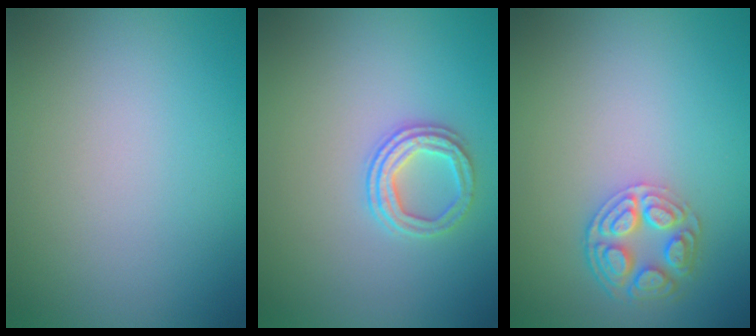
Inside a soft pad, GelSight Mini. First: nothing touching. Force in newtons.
{"total": 2.5, "press": 2.3, "slide": 1.0}
{"total": 4.2, "press": 3.5, "slide": 2.3}